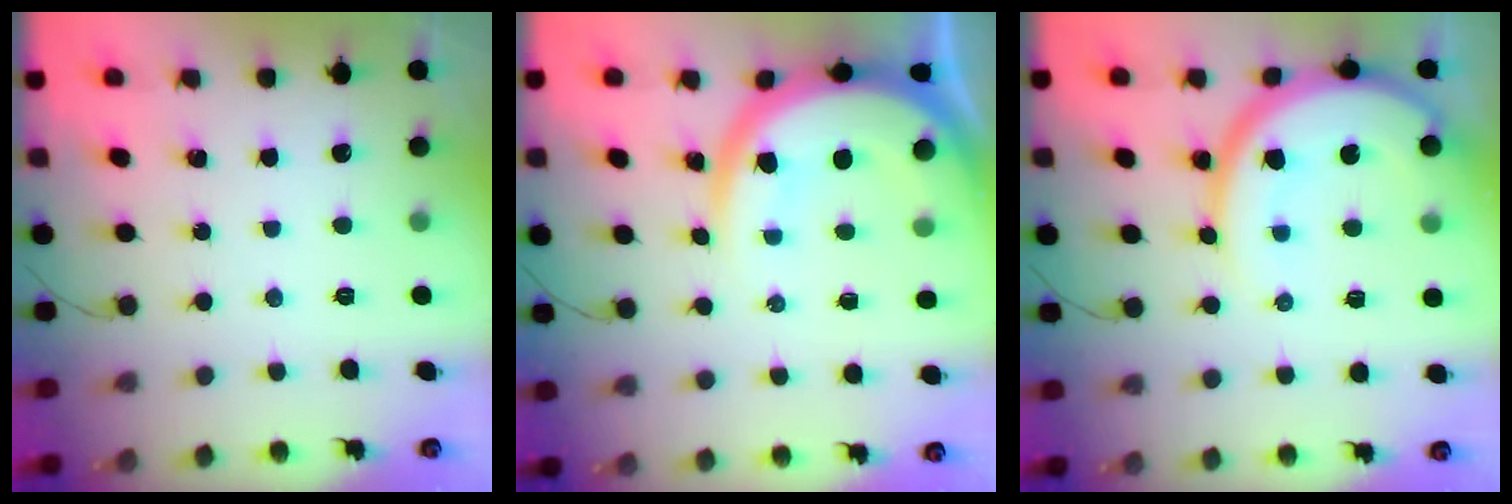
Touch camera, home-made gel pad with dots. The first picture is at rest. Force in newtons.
{"total": 14.6, "press": 14.5, "slide": 1.3}
{"total": 13.8, "press": 13.8, "slide": 1.2}